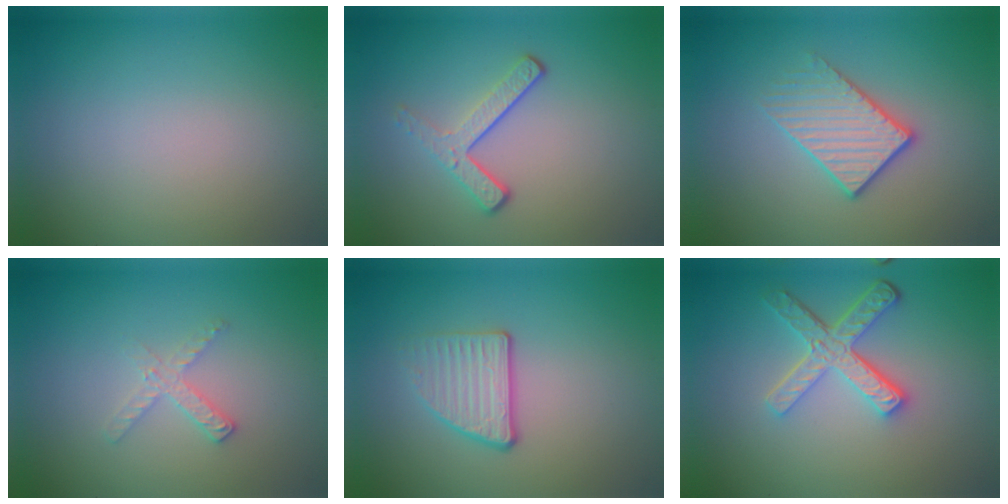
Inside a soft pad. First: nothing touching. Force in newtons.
{"total": 3.2, "press": 2.2, "slide": 2.3}
{"total": 2.9, "press": 2.6, "slide": 1.2}
{"total": 1.7, "press": 1.7, "slide": 0.2}
{"total": 2.8, "press": 2.3, "slide": 1.5}
{"total": 4.6, "press": 3.5, "slide": 3.1}